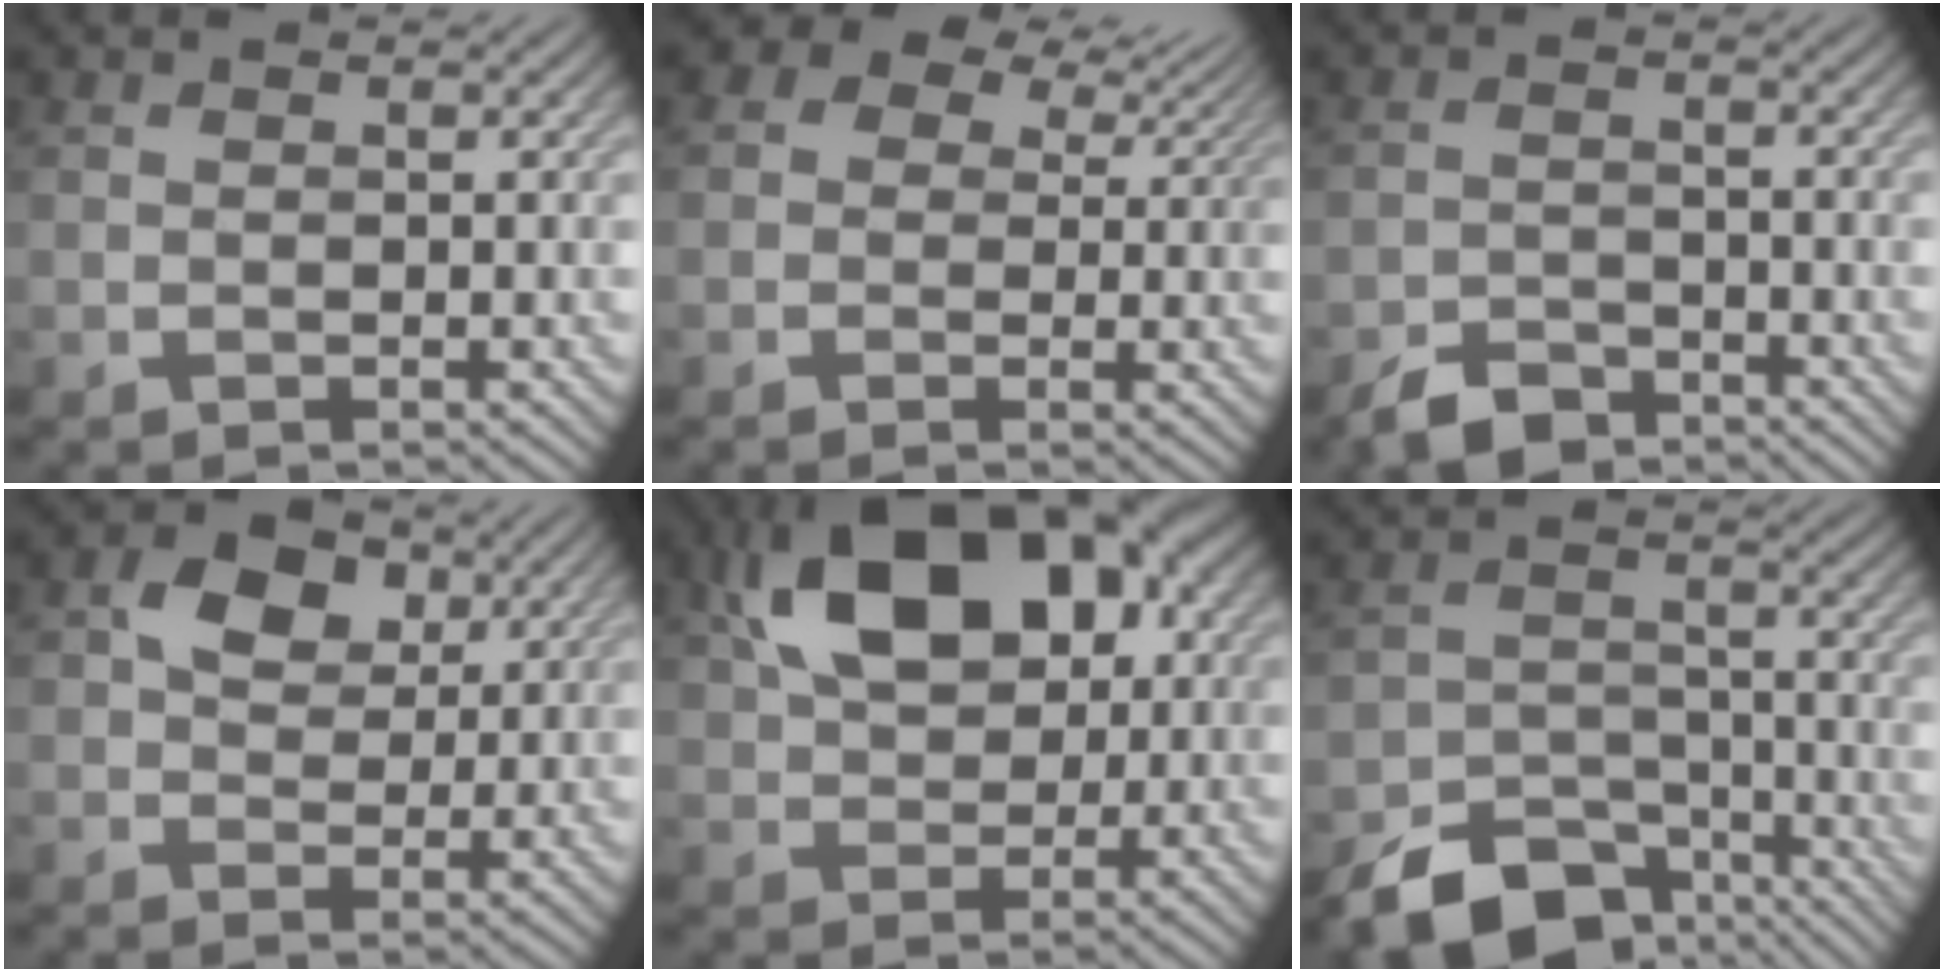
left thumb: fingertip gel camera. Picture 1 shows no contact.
{"total": 7.9, "force": [3.7, 5.6, 4.2], "torque": [-0.073, 0.020, 0.034]}
{"total": 4.1, "force": [-3.5, 1.6, 1.5], "torque": [-0.027, -0.003, -0.069]}
{"total": 5.2, "force": [1.7, 3.8, 3.0], "torque": [-0.054, 0.005, 0.023]}
{"total": 13.3, "force": [3.7, 8.5, 9.5], "torque": [-0.174, 0.021, 0.059]}
{"total": 10.3, "force": [-7.6, 5.3, 4.5], "torque": [-0.081, -0.018, -0.121]}